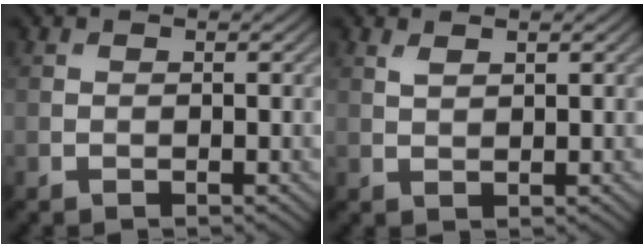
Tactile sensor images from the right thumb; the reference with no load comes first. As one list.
[{"total": 1.3, "force": [0.9, 0.4, 0.8], "torque": [-0.024, 0.000, 0.022]}]